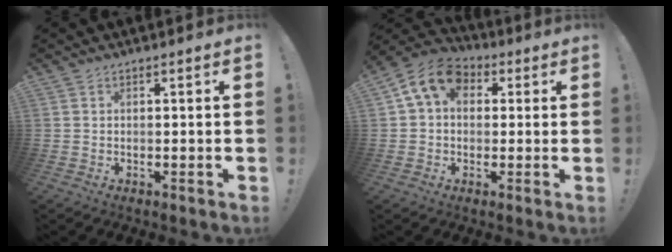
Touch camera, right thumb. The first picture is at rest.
{"total": 11.1, "force": [3.3, 8.1, 6.9], "torque": [-0.117, 0.001, 0.064]}